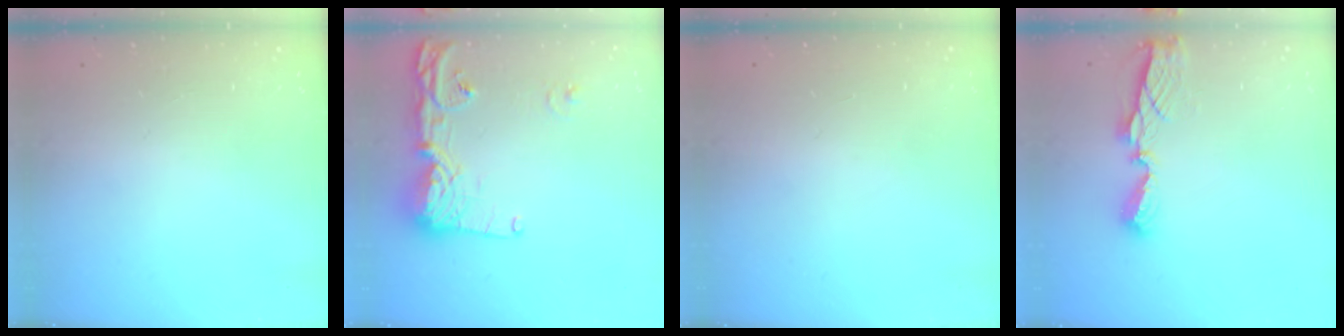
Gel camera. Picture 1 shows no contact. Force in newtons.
{"total": 14.9, "press": 14.8, "slide": 1.2}
{"total": 0.9, "press": 0.9, "slide": 0.0}
{"total": 6.7, "press": 6.7, "slide": 0.2}